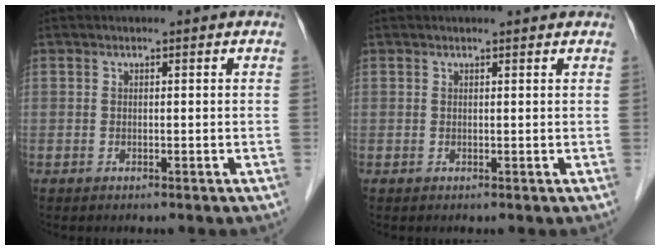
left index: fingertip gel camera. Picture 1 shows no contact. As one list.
[{"total": 1.4, "force": [1.4, 0.1, 0.4], "torque": [-0.010, 0.002, 0.010]}]